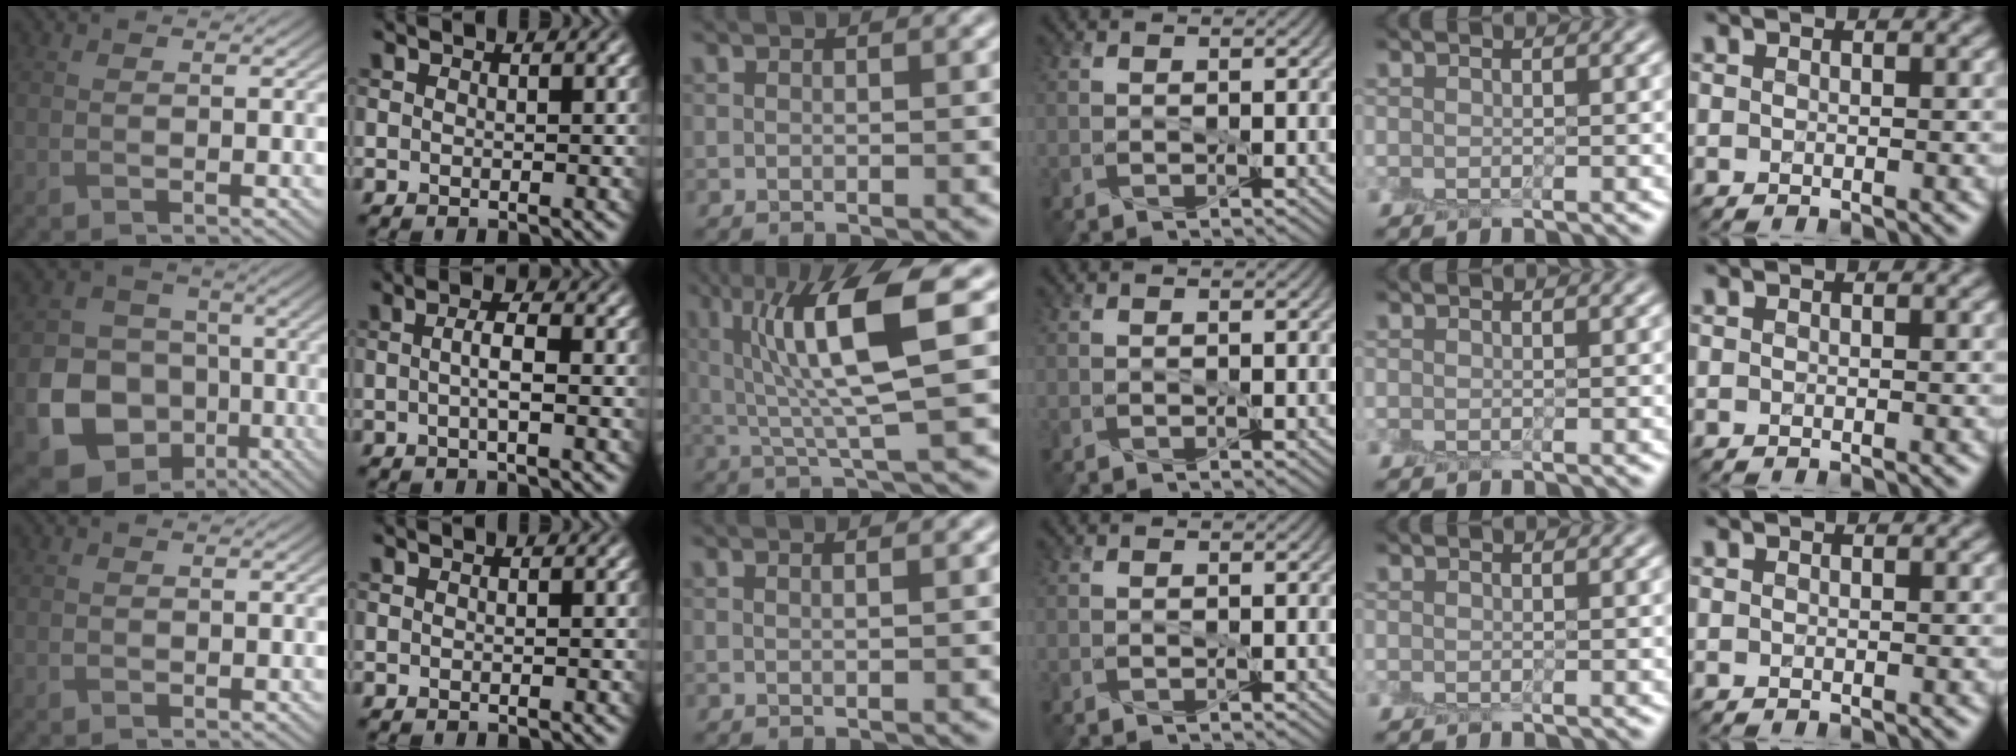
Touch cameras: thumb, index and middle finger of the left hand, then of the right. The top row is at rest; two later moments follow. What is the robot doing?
{"motion": "peel", "object": "sticky note"}